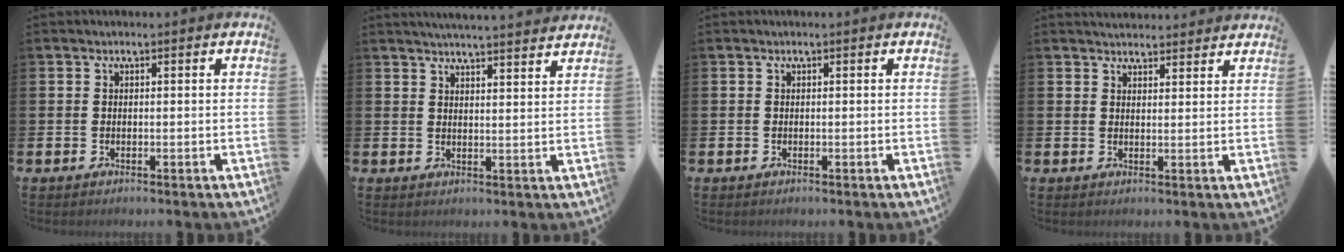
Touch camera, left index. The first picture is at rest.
{"total": 4.4, "force": [4.3, -0.6, 0.4], "torque": [-0.010, -0.026, 0.075]}
{"total": 0.0}
{"total": 3.1, "force": [3.1, 0.5, -0.1], "torque": [0.005, -0.016, 0.054]}